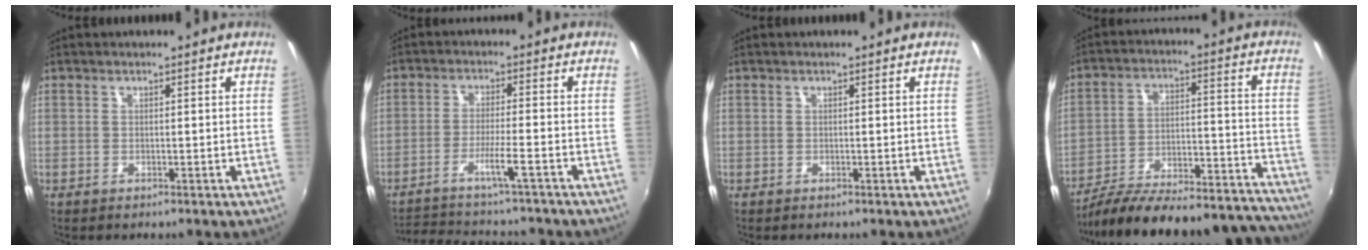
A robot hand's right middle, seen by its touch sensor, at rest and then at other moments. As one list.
[{"total": 12.7, "force": [-11.4, 0.4, 5.7], "torque": [-0.115, -0.010, -0.178]}, {"total": 0.0}, {"total": 29.1, "force": [-26.3, 5.9, 10.9], "torque": [-0.172, 0.000, -0.350]}]